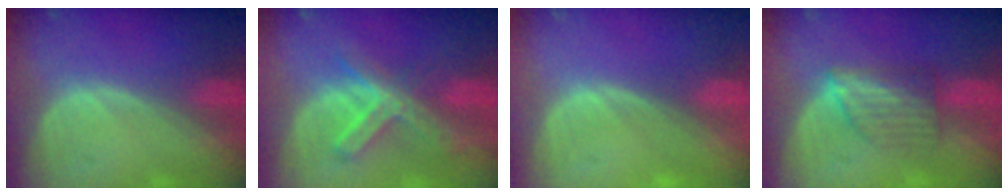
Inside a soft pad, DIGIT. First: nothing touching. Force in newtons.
{"total": 7.0, "press": 6.1, "slide": 3.6}
{"total": 0.5, "press": 0.1, "slide": 0.5}
{"total": 6.1, "press": 5.5, "slide": 2.6}